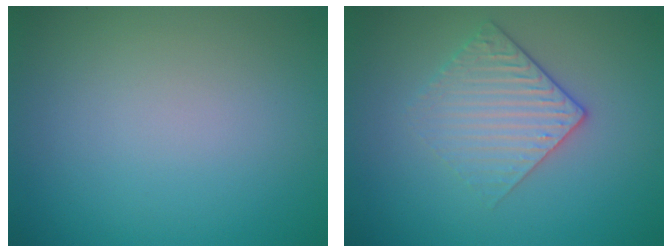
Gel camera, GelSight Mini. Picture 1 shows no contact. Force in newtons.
{"total": 3.0, "press": 2.6, "slide": 1.5}